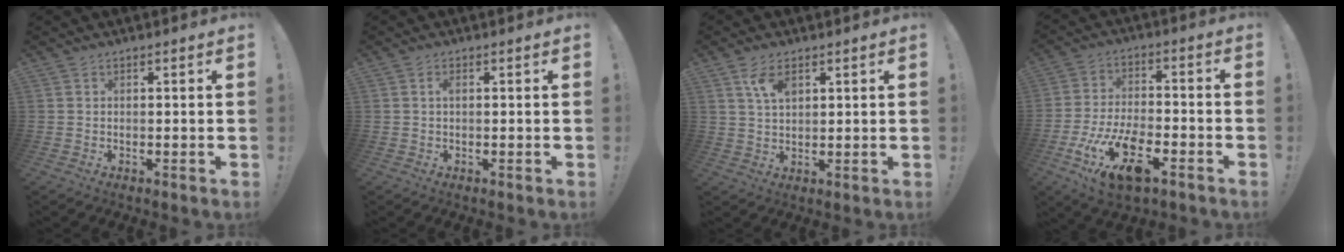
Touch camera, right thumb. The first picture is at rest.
{"total": 1.0, "force": [0.0, 0.5, 0.8], "torque": [-0.012, 0.002, -0.002]}
{"total": 5.7, "force": [2.7, 3.1, 4.0], "torque": [-0.062, -0.008, 0.047]}
{"total": 16.0, "force": [-8.0, 7.4, 11.7], "torque": [-0.208, 0.037, -0.133]}